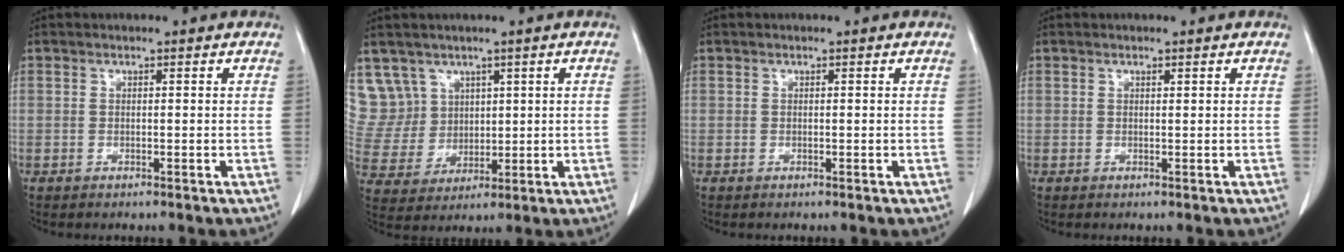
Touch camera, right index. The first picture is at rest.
{"total": 8.9, "force": [5.3, 7.2, 0.2], "torque": [-0.013, 0.031, 0.123]}
{"total": 0.0}
{"total": 0.0}